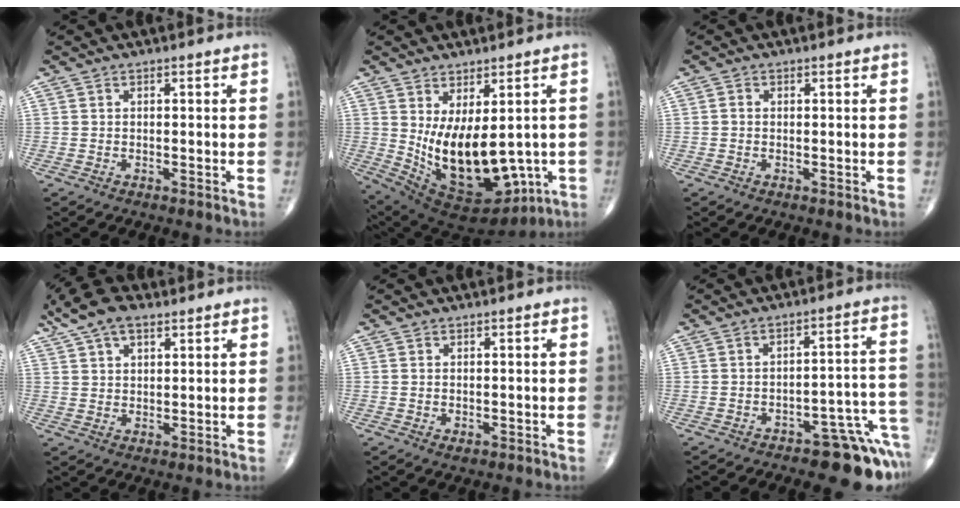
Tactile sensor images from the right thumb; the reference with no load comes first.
{"total": 17.6, "force": [-0.8, 9.4, 14.8], "torque": [-0.230, -0.020, 0.025]}
{"total": 0.8, "force": [-0.1, 0.6, 0.4], "torque": [-0.006, 0.001, -0.005]}
{"total": 9.6, "force": [5.8, 4.8, 6.0], "torque": [-0.103, 0.003, 0.105]}
{"total": 1.1, "force": [-0.2, 0.7, 0.8], "torque": [-0.014, -0.004, -0.001]}
{"total": 12.9, "force": [-8.3, 5.2, 8.5], "torque": [-0.041, 0.085, -0.106]}